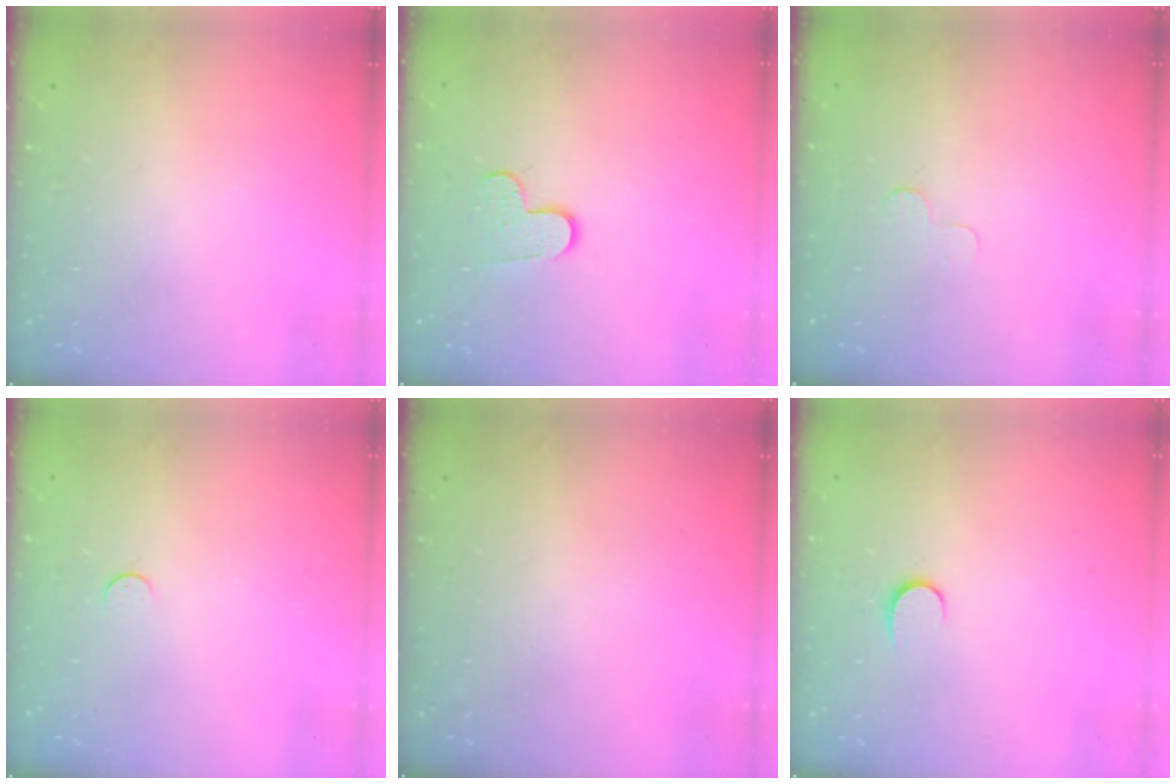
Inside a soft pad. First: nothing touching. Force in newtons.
{"total": 7.9, "press": 7.9, "slide": 0.5}
{"total": 2.5, "press": 2.5, "slide": 0.2}
{"total": 3.0, "press": 3.0, "slide": 0.3}
{"total": 0.0}
{"total": 5.7, "press": 5.7, "slide": 0.5}